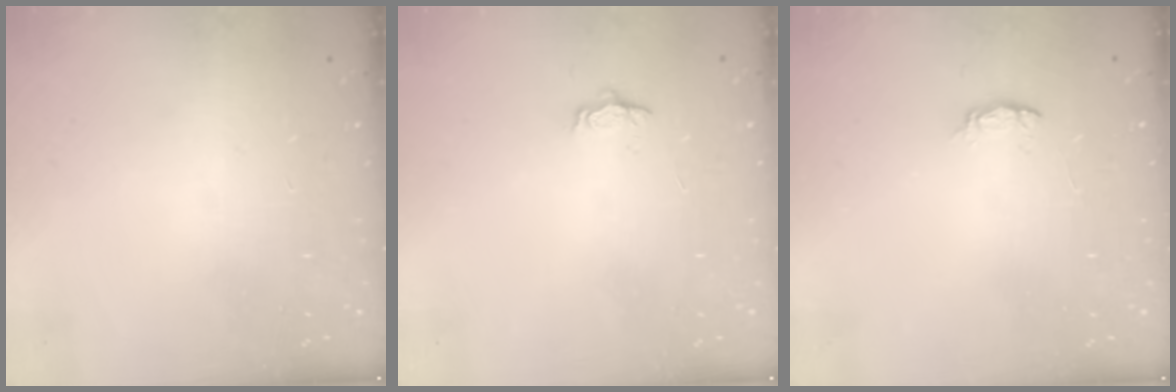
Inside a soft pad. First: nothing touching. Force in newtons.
{"total": 3.3, "press": 3.2, "slide": 0.5}
{"total": 2.5, "press": 2.5, "slide": 0.4}